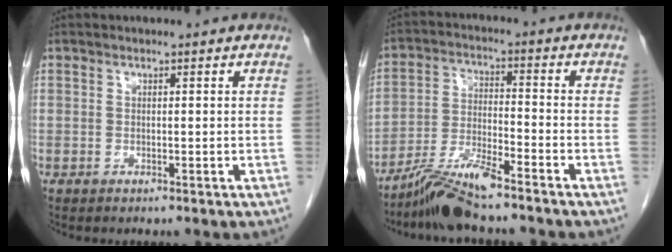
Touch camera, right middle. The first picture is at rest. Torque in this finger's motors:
{"motor_torque": [0.74, -1.11, 0.08, 0.03]}